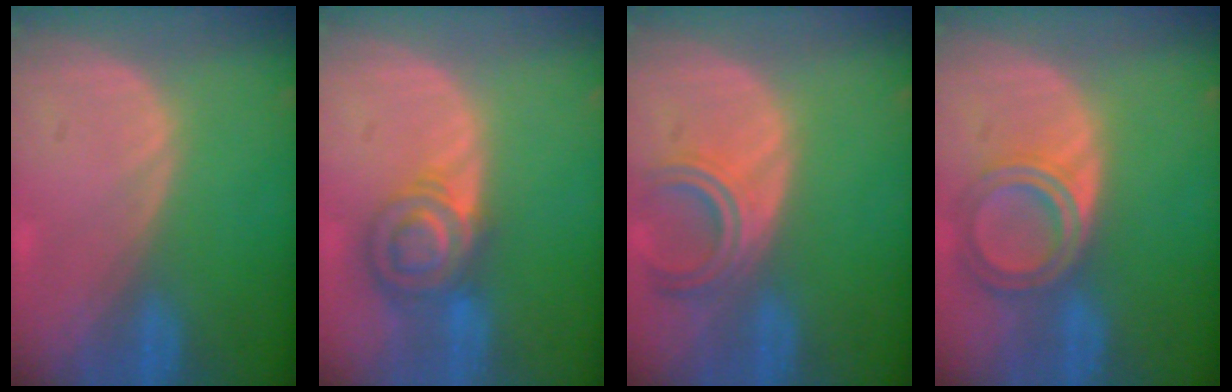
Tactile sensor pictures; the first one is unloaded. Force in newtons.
{"total": 7.0, "press": 6.4, "slide": 2.8}
{"total": 5.4, "press": 5.0, "slide": 2.0}
{"total": 6.5, "press": 5.8, "slide": 2.9}